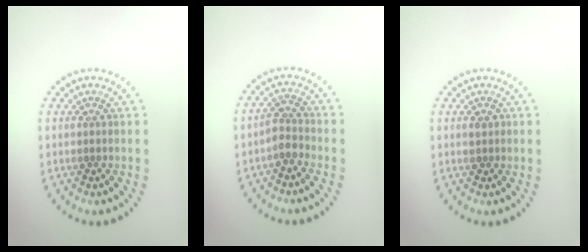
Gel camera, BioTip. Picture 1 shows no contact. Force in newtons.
{"total": 1.8, "press": 1.5, "slide": 1.0}
{"total": 1.0, "press": 1.0, "slide": 0.1}